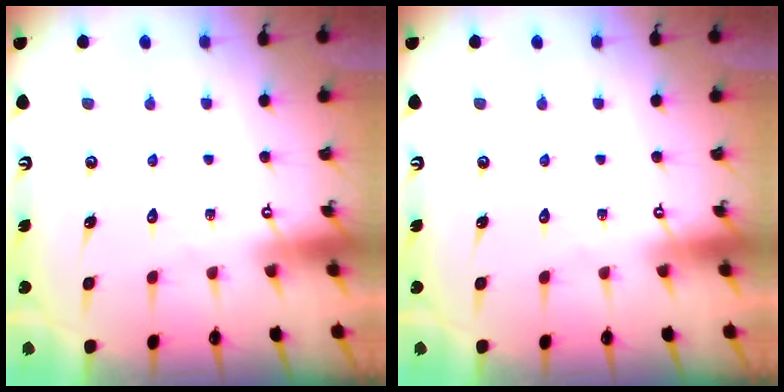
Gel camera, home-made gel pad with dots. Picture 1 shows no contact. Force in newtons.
{"total": 0.0}